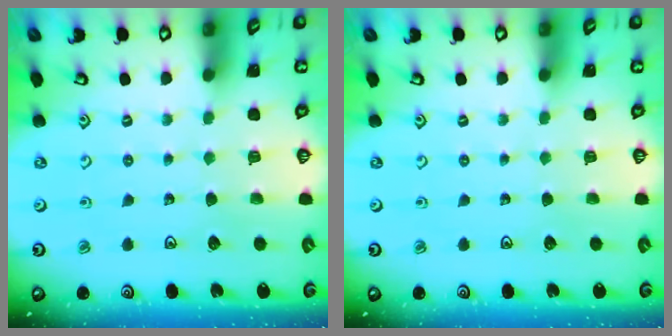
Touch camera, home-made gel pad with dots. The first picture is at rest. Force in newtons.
{"total": 0.0}